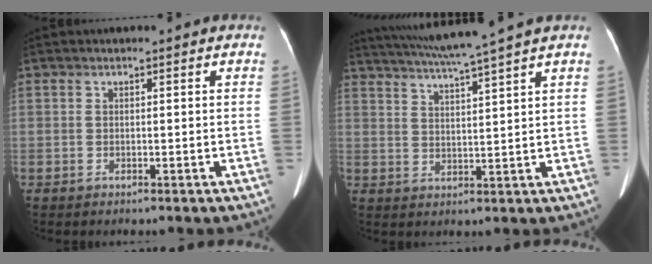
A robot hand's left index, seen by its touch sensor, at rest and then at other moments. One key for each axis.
{"total": 10.0, "fx": 8.4, "fy": -2.2, "fz": 4.8, "tx": -0.087, "ty": 0.002, "tz": 0.133}